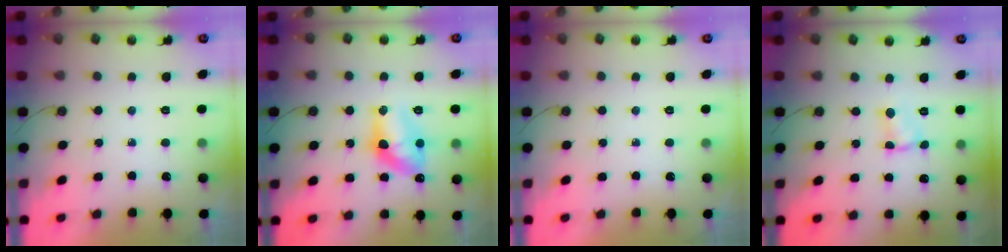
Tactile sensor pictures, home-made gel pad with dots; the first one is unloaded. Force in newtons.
{"total": 14.4, "press": 14.3, "slide": 1.1}
{"total": 0.0}
{"total": 2.5, "press": 2.5, "slide": 0.2}